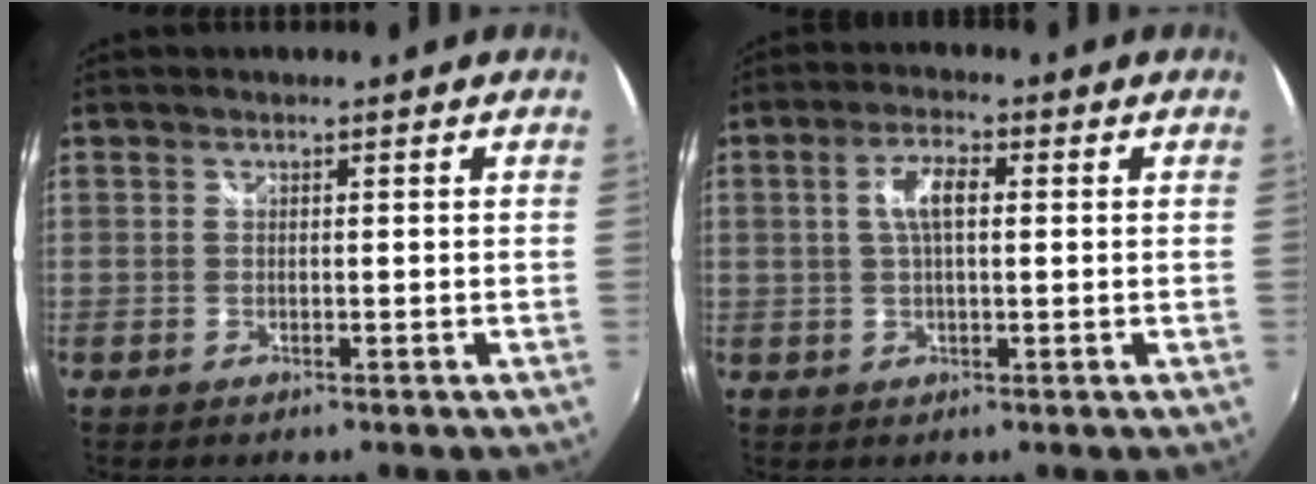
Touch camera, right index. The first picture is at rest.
{"total": 5.5, "force": [1.0, 2.1, 5.0], "torque": [-0.095, 0.010, 0.018]}